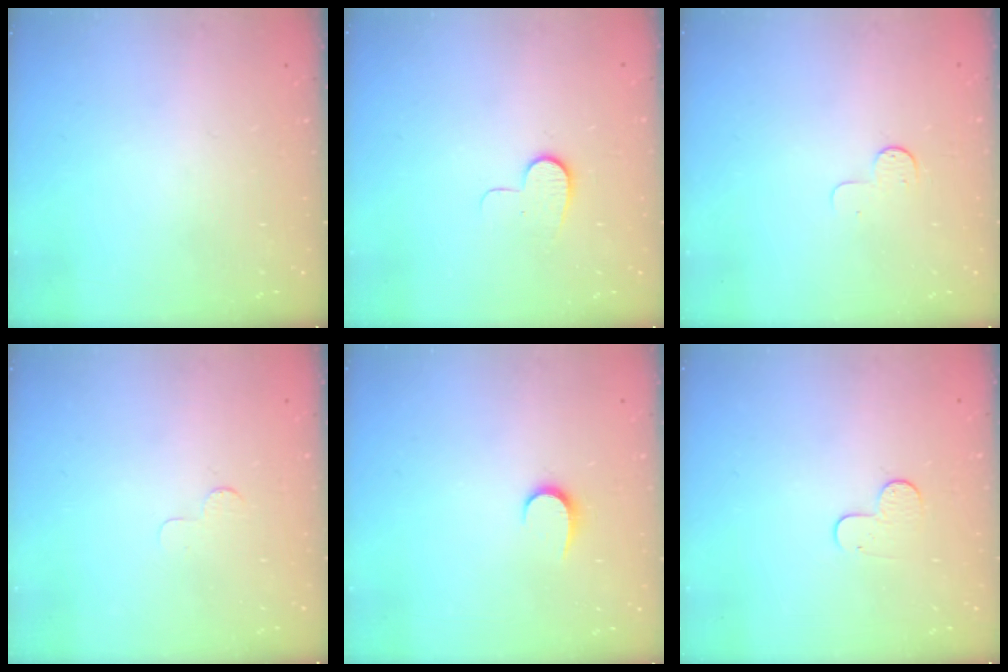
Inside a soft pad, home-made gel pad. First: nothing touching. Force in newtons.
{"total": 7.0, "press": 7.0, "slide": 0.6}
{"total": 5.0, "press": 5.0, "slide": 0.4}
{"total": 2.5, "press": 2.5, "slide": 0.2}
{"total": 5.7, "press": 5.7, "slide": 0.6}
{"total": 5.9, "press": 5.9, "slide": 0.4}